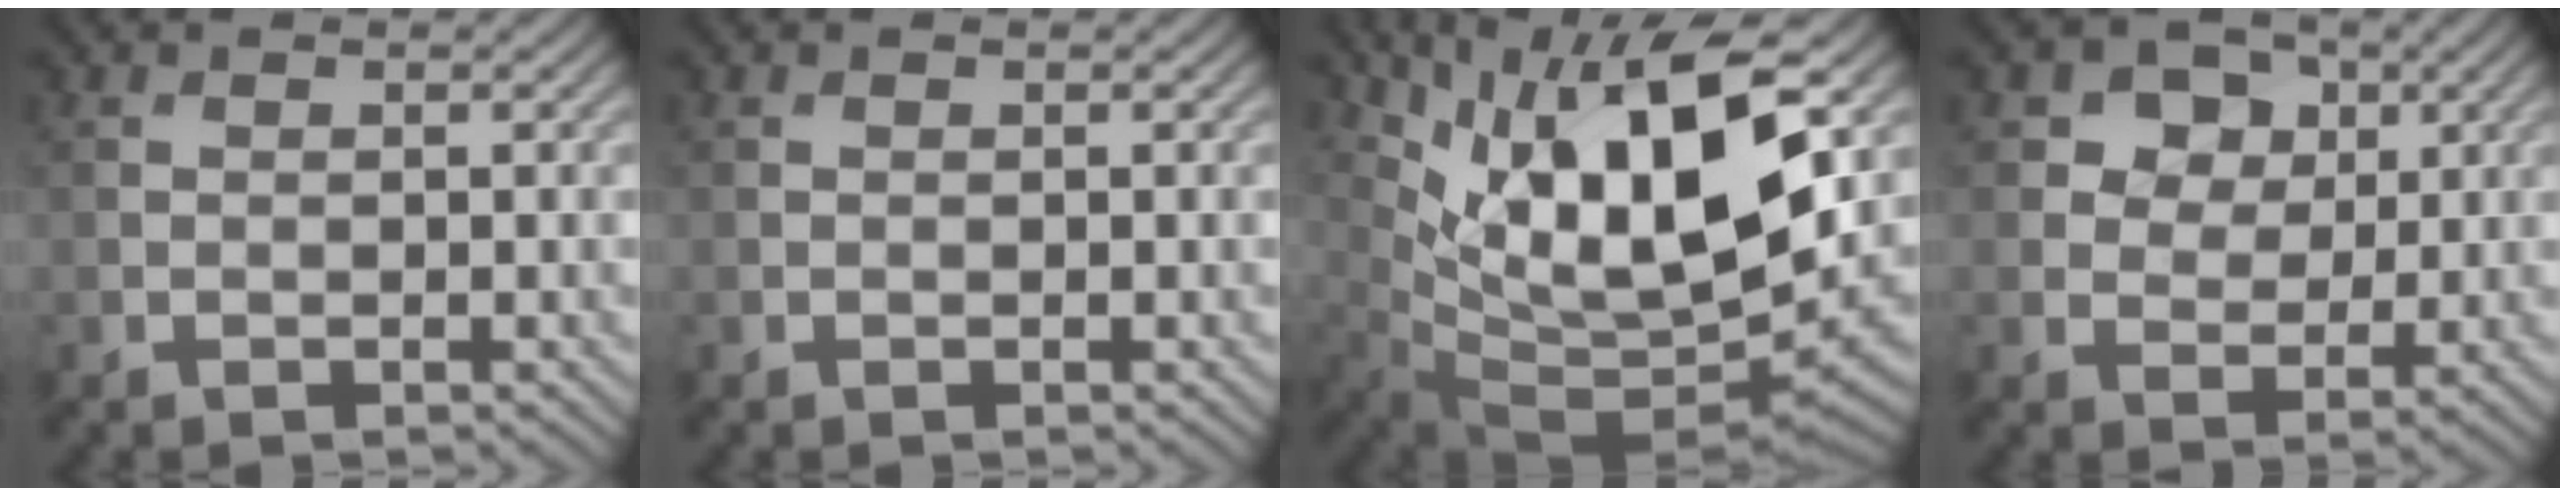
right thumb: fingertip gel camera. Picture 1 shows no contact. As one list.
[{"total": 0.0}, {"total": 15.7, "force": [6.3, 6.6, 12.8], "torque": [-0.242, -0.005, 0.121]}, {"total": 6.2, "force": [2.8, 4.9, 2.7], "torque": [-0.071, -0.009, 0.052]}]